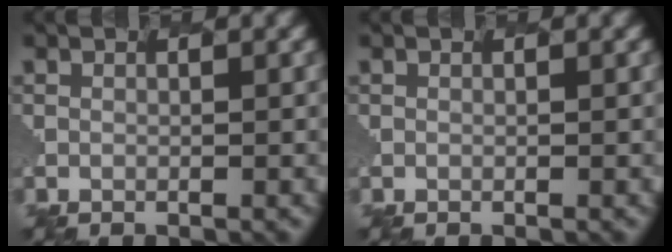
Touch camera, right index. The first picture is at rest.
{"total": 0.0}